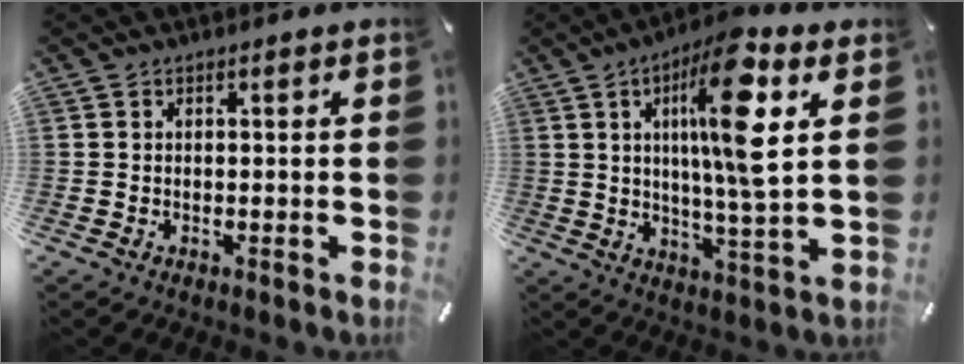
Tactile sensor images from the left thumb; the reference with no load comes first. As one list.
[{"total": 16.5, "force": [5.2, 3.1, 15.3], "torque": [-0.271, -0.012, 0.072]}]